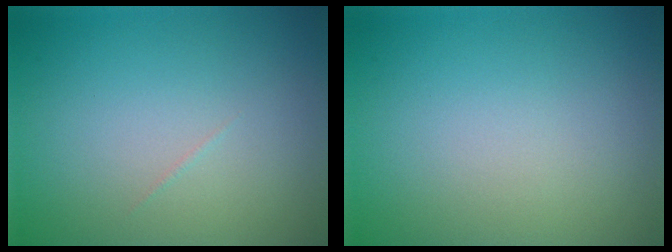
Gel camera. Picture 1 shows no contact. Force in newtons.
{"total": 0.0}